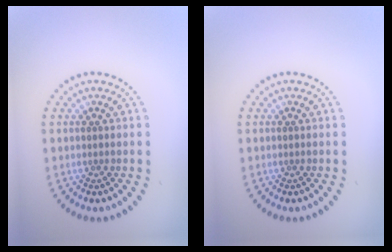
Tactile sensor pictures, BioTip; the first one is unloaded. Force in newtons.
{"total": 0.0}